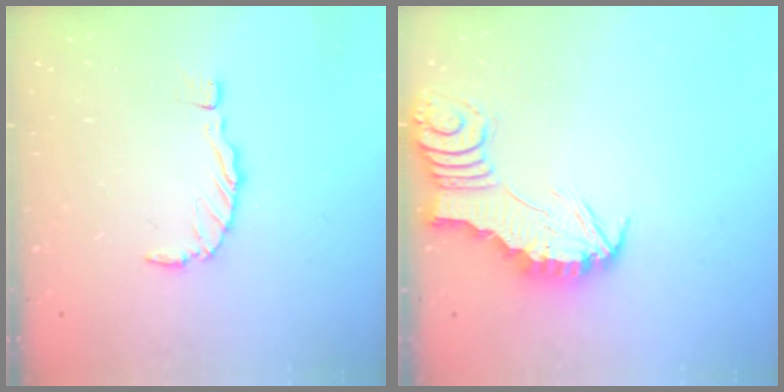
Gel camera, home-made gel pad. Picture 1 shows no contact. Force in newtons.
{"total": 2.5, "press": 2.5, "slide": 0.2}